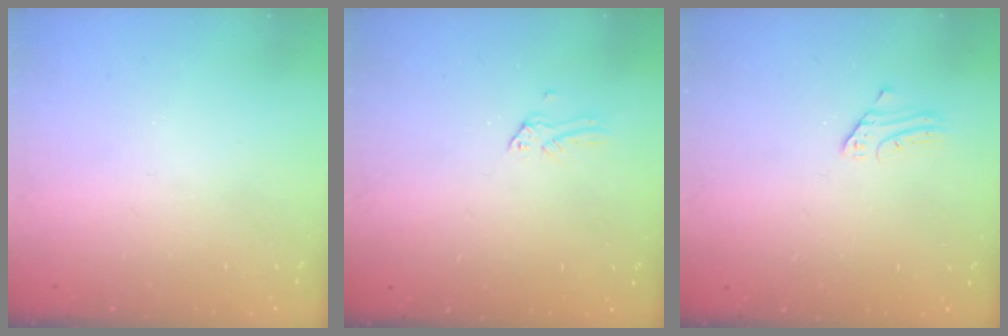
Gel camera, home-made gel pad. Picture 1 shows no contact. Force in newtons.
{"total": 0.0}
{"total": 2.3, "press": 2.3, "slide": 0.2}